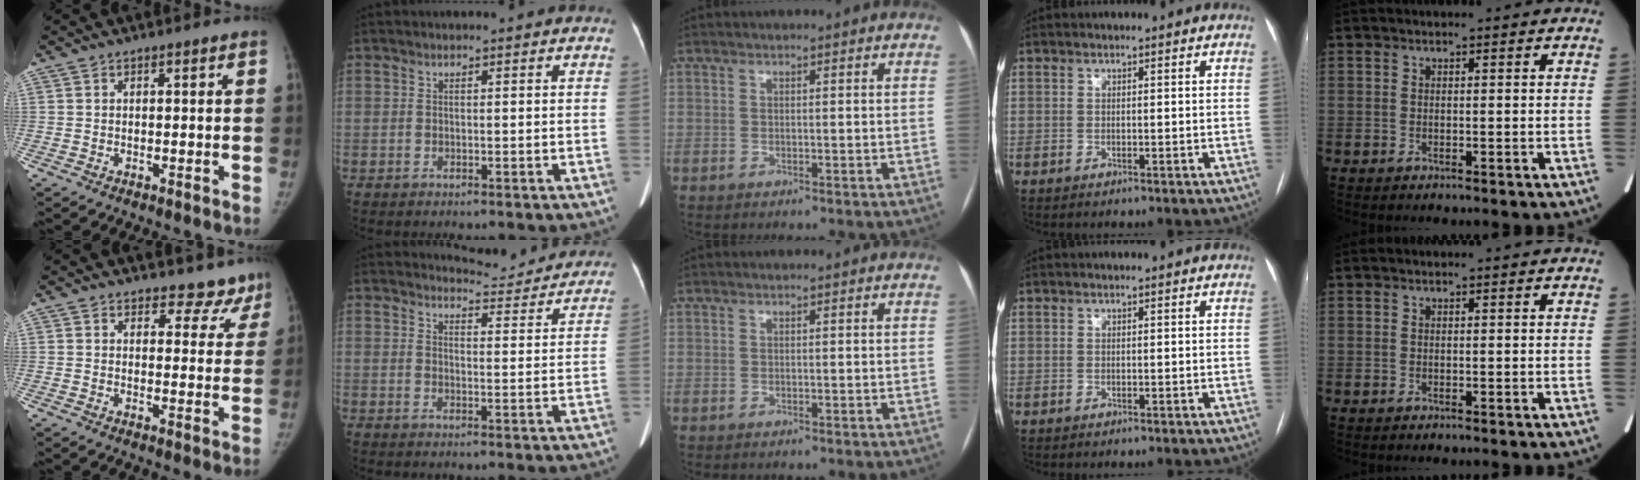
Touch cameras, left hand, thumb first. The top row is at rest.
{"thumb": {"total": 8.6, "force": [7.7, 3.8, 0.4], "torque": [0.051, -0.044, 0.068]}, "index": {"total": 8.9, "force": [8.9, 1.0, 0.0], "torque": [0.006, -0.015, 0.099]}}